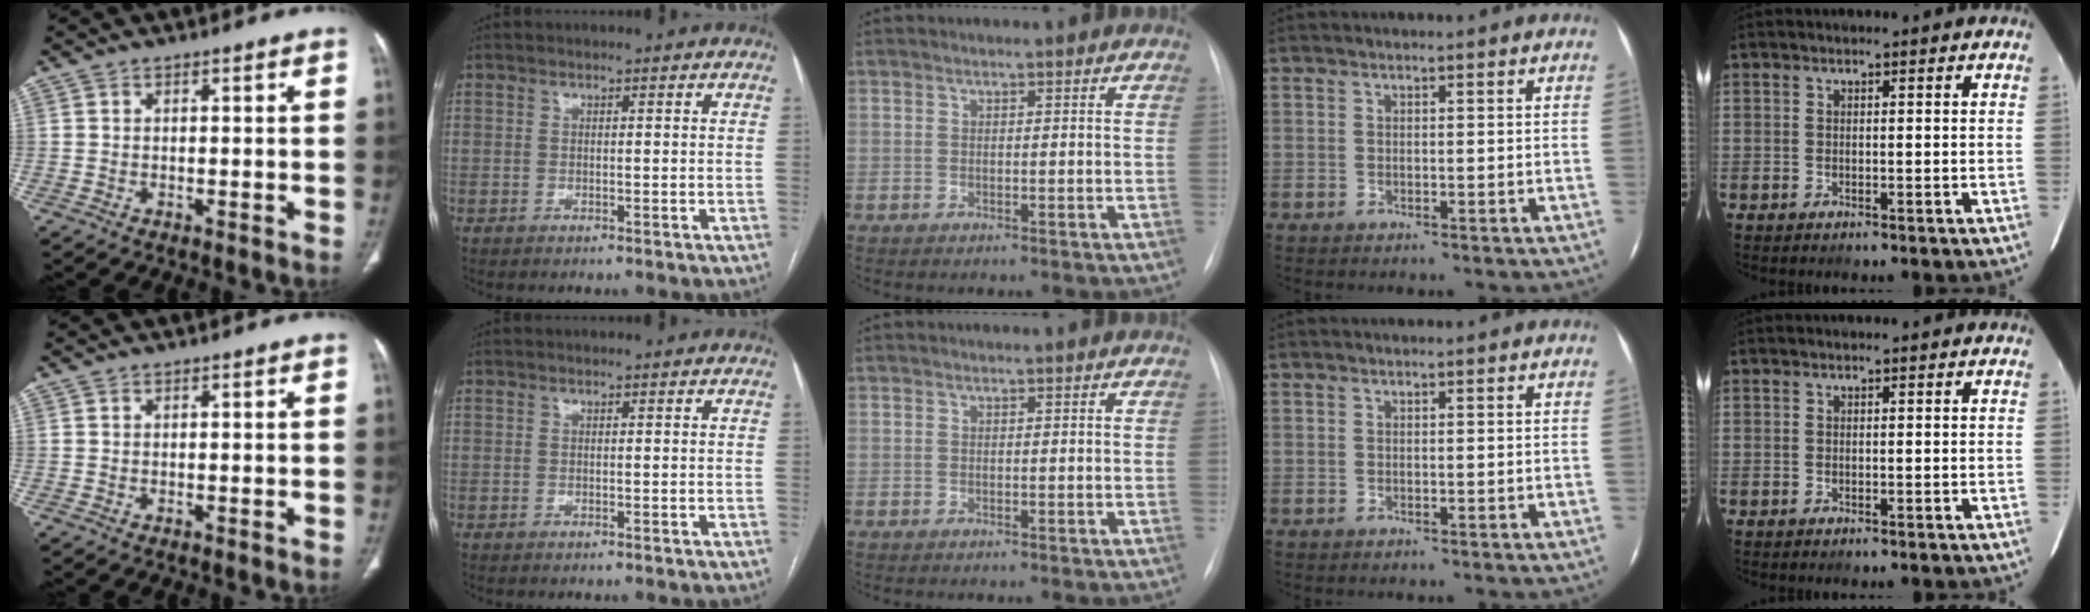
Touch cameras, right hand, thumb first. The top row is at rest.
{}